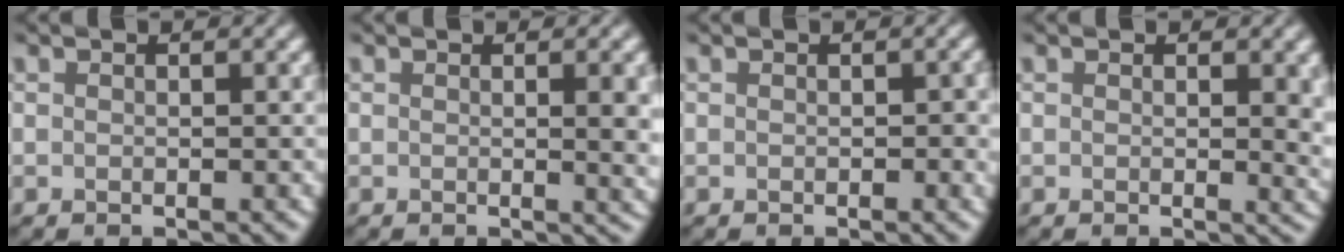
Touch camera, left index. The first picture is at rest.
{"total": 3.6, "force": [0.3, 1.0, 3.5], "torque": [-0.033, 0.001, 0.002]}
{"total": 1.1, "force": [0.0, 0.6, 0.9], "torque": [-0.010, -0.002, 0.001]}
{"total": 2.5, "force": [0.4, 0.7, 2.4], "torque": [-0.022, -0.003, 0.007]}